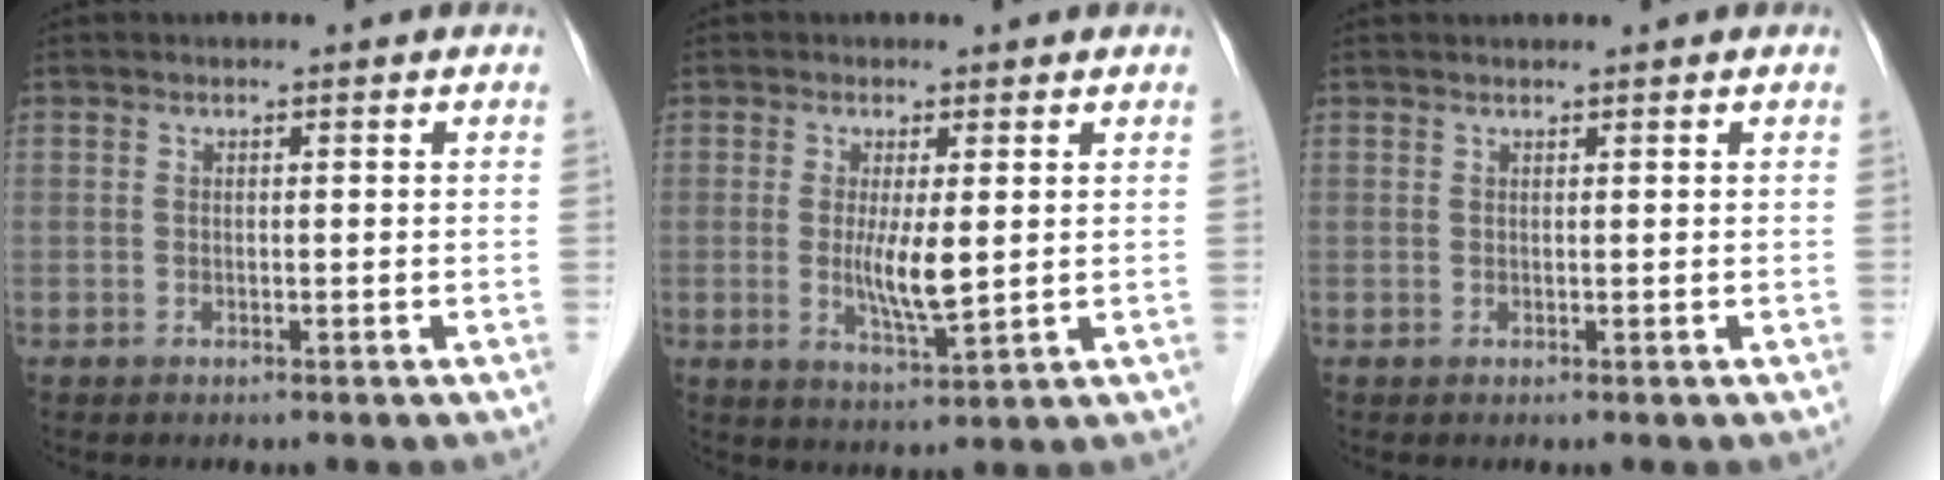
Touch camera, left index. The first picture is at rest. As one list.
[{"total": 5.0, "force": [0.3, 0.7, 4.9], "torque": [-0.092, -0.014, 0.009]}, {"total": 0.8, "force": [0.8, 0.0, 0.2], "torque": [-0.005, 0.011, 0.017]}]